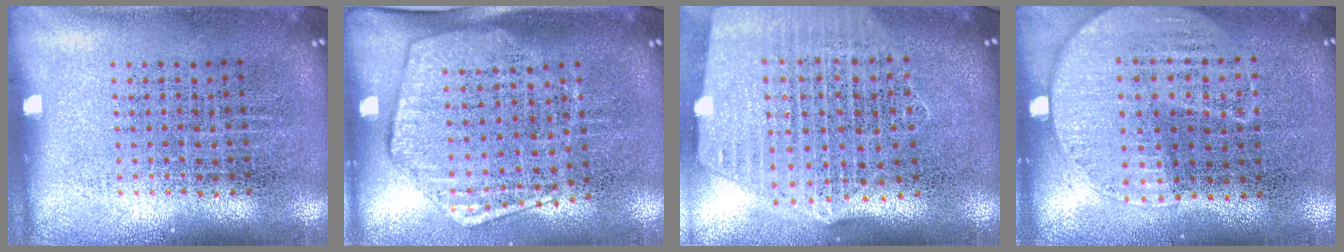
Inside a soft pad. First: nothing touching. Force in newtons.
{"total": 1.9, "press": 1.6, "slide": 1.1}
{"total": 2.6, "press": 2.3, "slide": 1.3}
{"total": 1.1, "press": 1.0, "slide": 0.5}